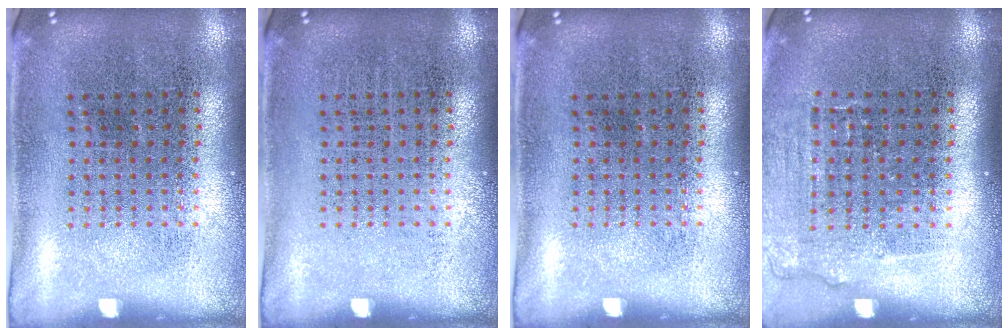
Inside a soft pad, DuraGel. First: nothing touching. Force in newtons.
{"total": 0.0}
{"total": 0.0}
{"total": 1.1, "press": 1.0, "slide": 0.4}